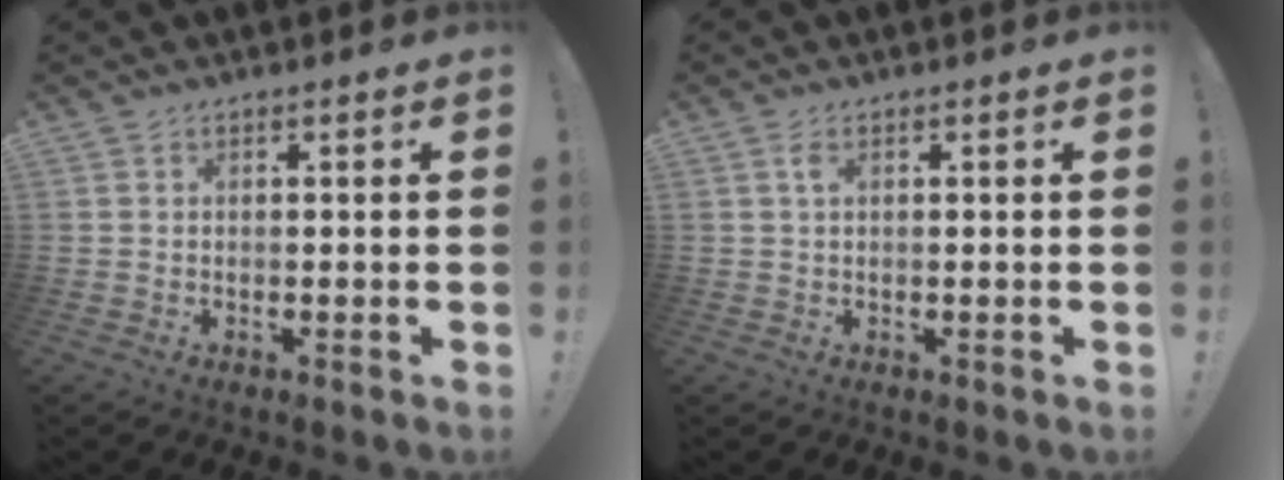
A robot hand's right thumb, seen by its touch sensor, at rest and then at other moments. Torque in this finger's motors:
{"motor_torque": [0.58, -0.26, 0.43, -0.35, -0.01]}